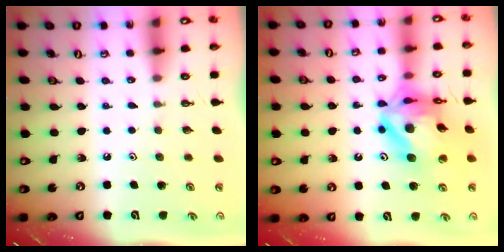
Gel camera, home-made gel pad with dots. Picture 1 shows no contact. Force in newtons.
{"total": 17.8, "press": 17.7, "slide": 2.3}